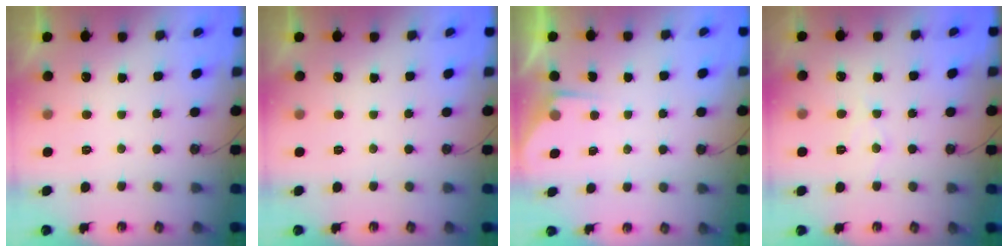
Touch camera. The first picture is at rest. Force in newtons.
{"total": 0.0}
{"total": 3.5, "press": 3.4, "slide": 0.5}
{"total": 5.3, "press": 5.2, "slide": 0.8}